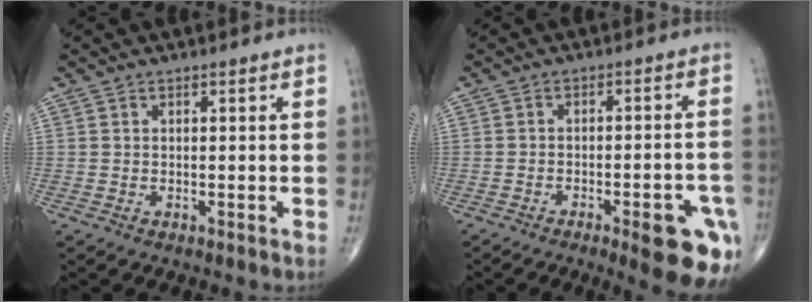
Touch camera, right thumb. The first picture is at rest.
{"total": 12.7, "force": [-6.4, 3.5, 10.4], "torque": [-0.085, 0.029, -0.073]}